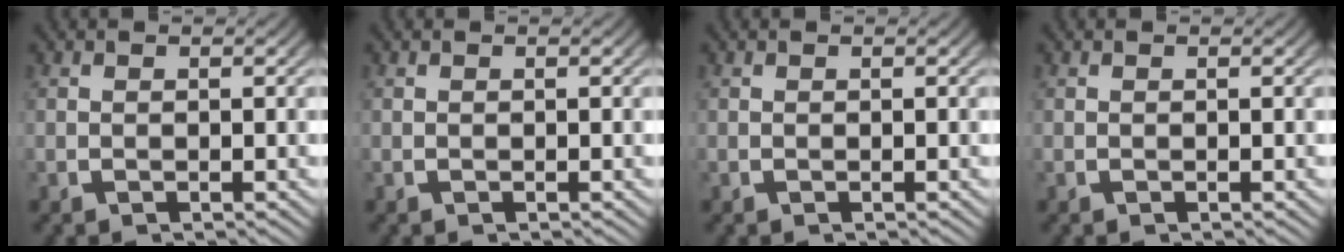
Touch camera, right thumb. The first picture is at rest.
{"total": 0.0}
{"total": 0.0}
{"total": 0.0}